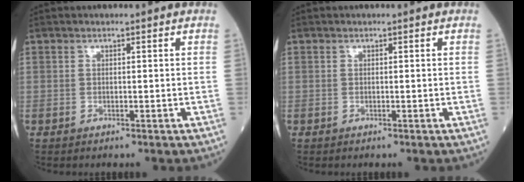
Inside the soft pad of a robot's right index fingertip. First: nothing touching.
{"total": 0.0}